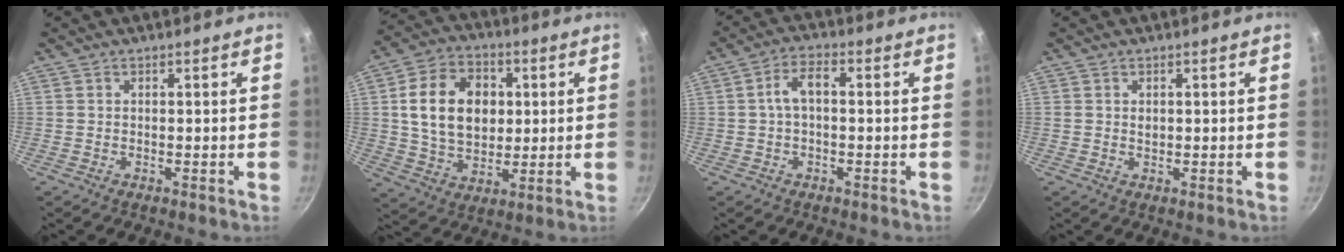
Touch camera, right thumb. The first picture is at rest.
{"total": 15.8, "force": [2.4, 11.6, 10.5], "torque": [-0.158, 0.006, 0.040]}
{"total": 4.8, "force": [0.0, 2.5, 4.1], "torque": [-0.077, 0.024, -0.002]}
{"total": 0.9, "force": [0.3, 0.7, 0.5], "torque": [-0.006, 0.002, 0.005]}